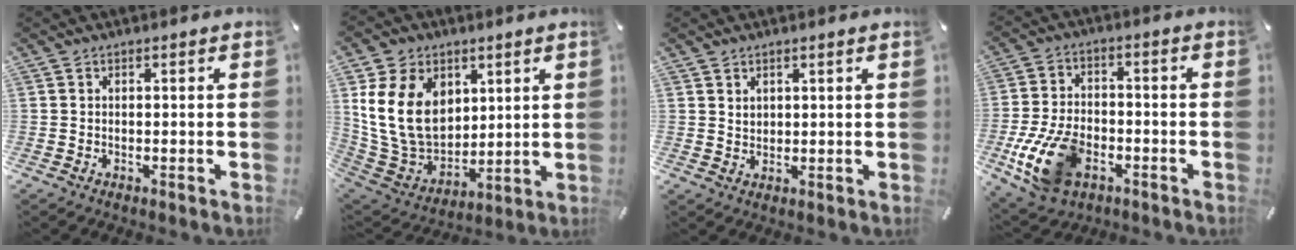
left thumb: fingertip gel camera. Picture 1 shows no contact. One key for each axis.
{"total": 17.6, "fx": 4.8, "fy": 13.6, "fz": 10.1, "tx": -0.223, "ty": -0.020, "tz": 0.091}
{"total": 1.5, "fx": 1.2, "fy": 0.7, "fz": 0.3, "tx": -0.006, "ty": -0.002, "tz": 0.024}
{"total": 14.4, "fx": -5.5, "fy": 9.1, "fz": 9.8, "tx": -0.198, "ty": 0.017, "tz": -0.094}